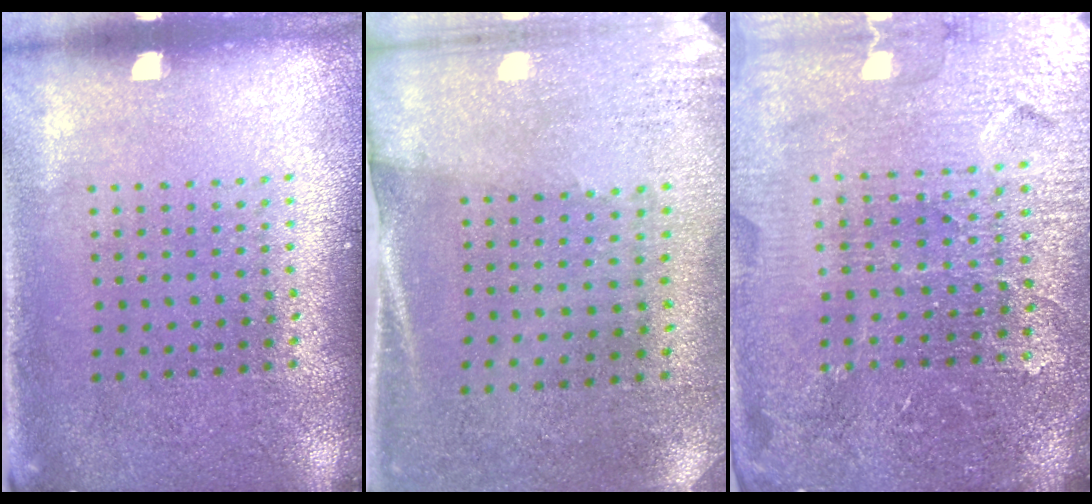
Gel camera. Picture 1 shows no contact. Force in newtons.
{"total": 2.6, "press": 2.3, "slide": 1.3}
{"total": 4.6, "press": 4.3, "slide": 1.5}